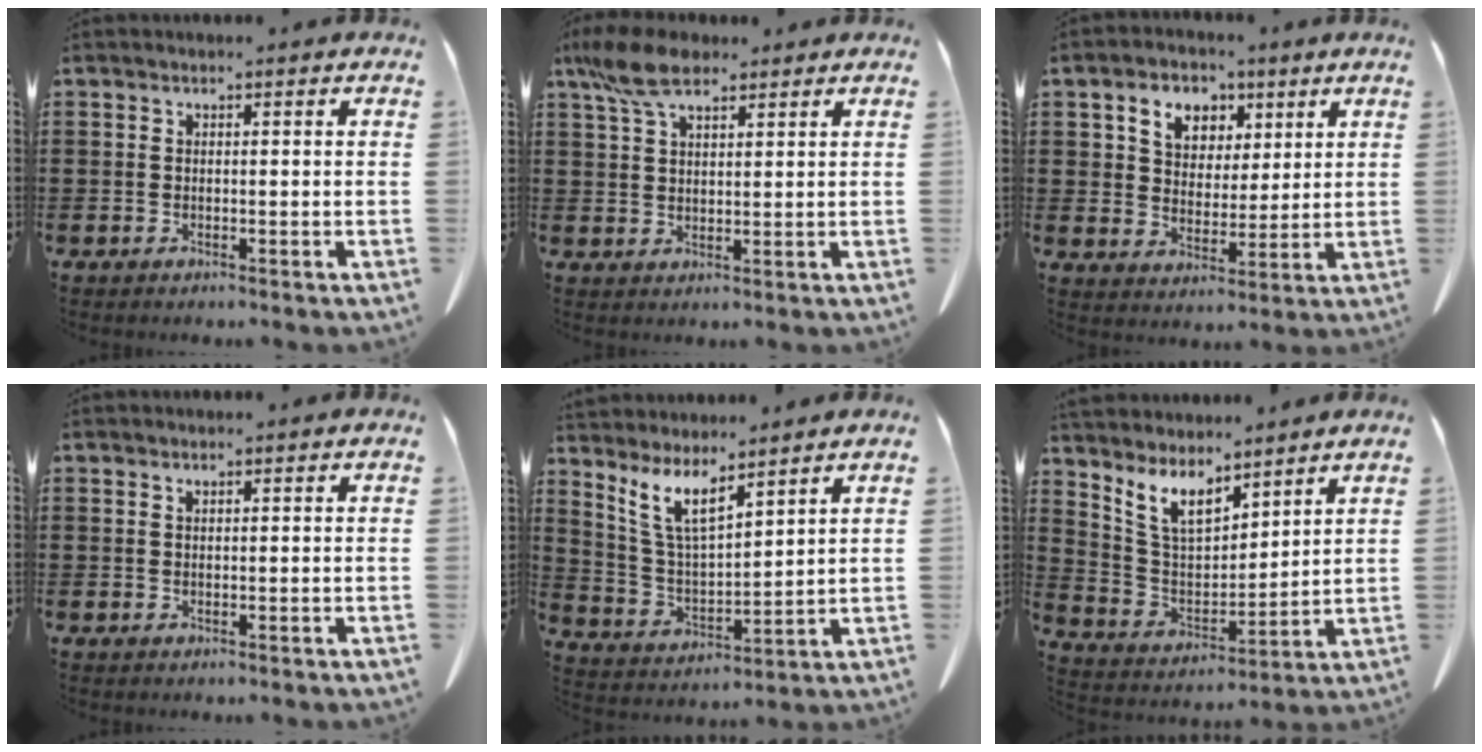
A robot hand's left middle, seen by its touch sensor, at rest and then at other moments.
{"total": 7.1, "force": [4.8, 2.7, 4.5], "torque": [-0.107, -0.002, 0.088]}
{"total": 6.3, "force": [3.5, 4.7, 2.2], "torque": [-0.054, 0.009, 0.061]}
{"total": 0.6, "force": [0.5, 0.1, 0.4], "torque": [-0.009, -0.001, 0.010]}
{"total": 7.3, "force": [5.4, 1.7, 4.6], "torque": [-0.107, -0.026, 0.099]}
{"total": 8.2, "force": [6.3, 3.5, 3.9], "torque": [-0.104, -0.021, 0.117]}